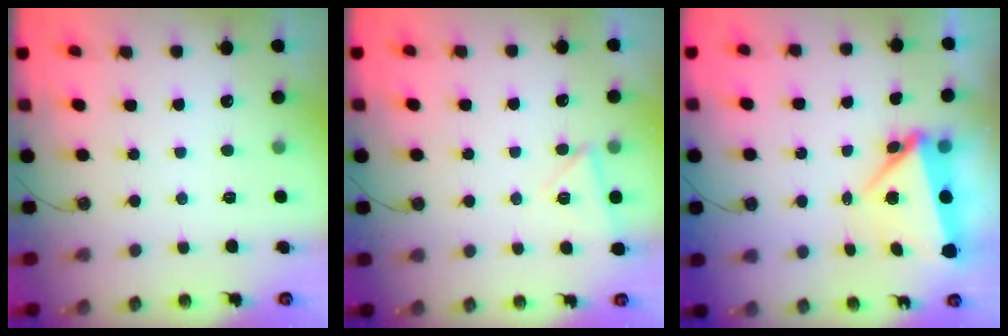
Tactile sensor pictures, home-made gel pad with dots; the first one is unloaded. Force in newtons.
{"total": 5.5, "press": 4.8, "slide": 2.5}
{"total": 9.7, "press": 5.8, "slide": 7.8}